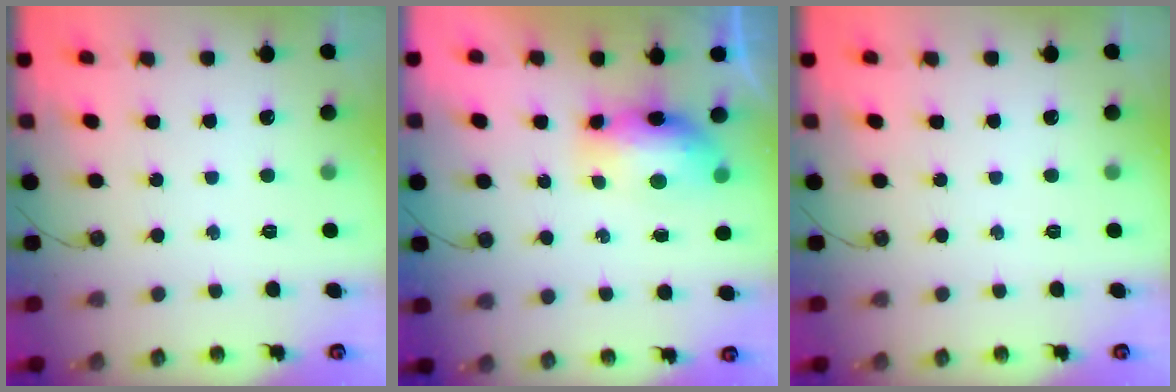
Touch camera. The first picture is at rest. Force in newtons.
{"total": 8.6, "press": 8.5, "slide": 1.0}
{"total": 0.0}